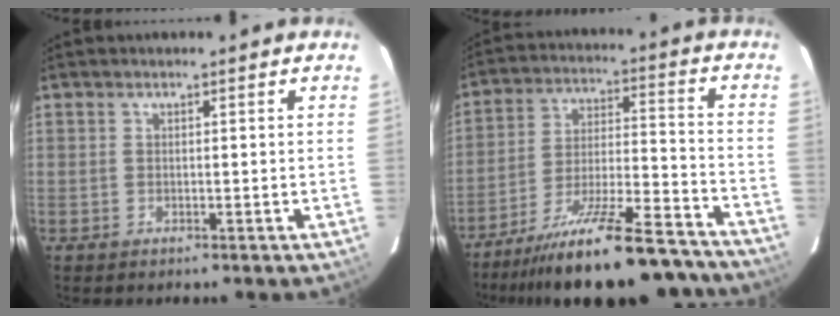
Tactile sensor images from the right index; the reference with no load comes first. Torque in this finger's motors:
{"motor_torque": [1.50, -0.64, 0.85, 0.21]}